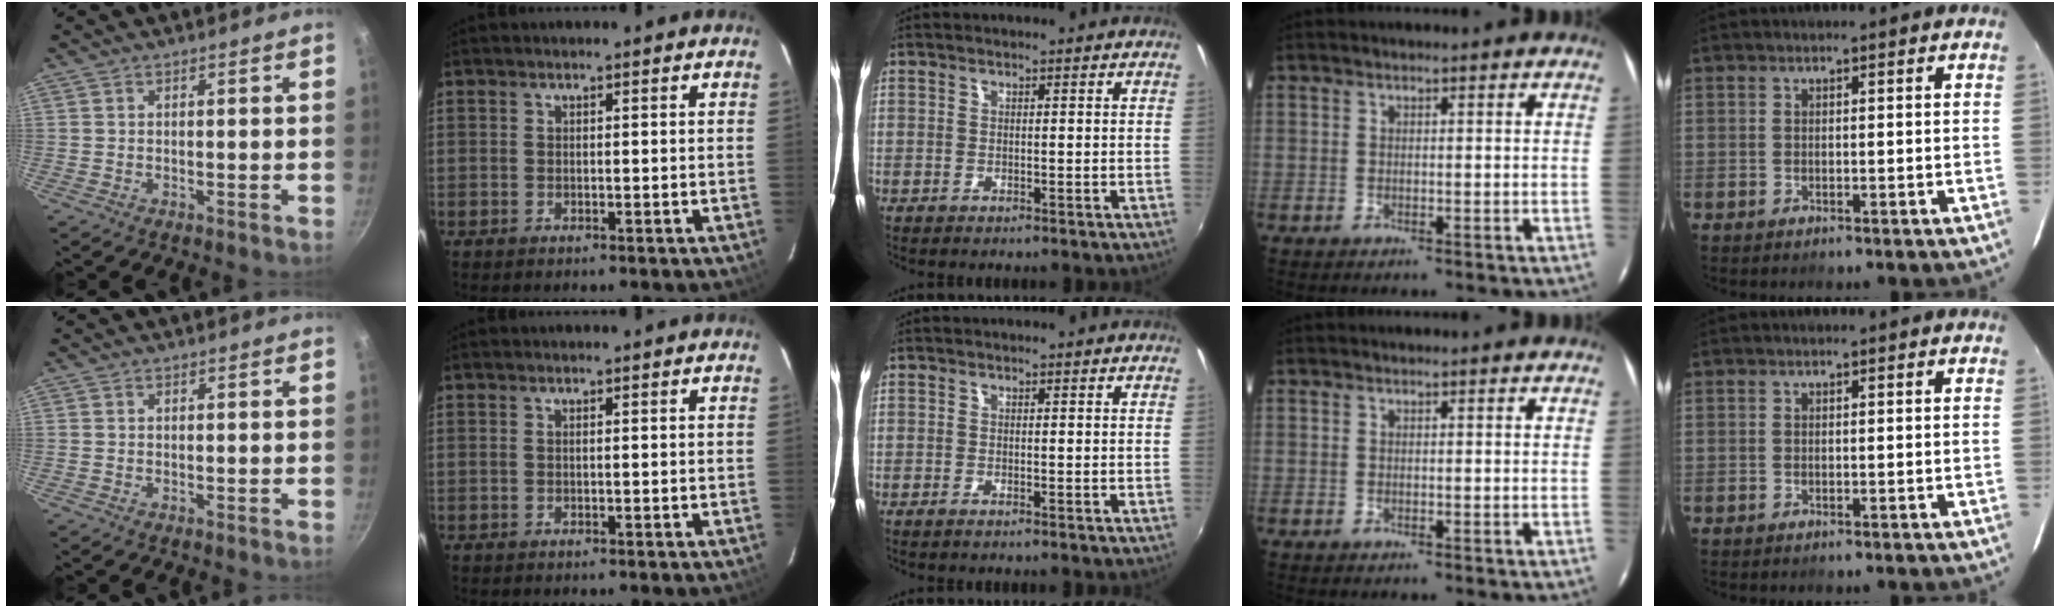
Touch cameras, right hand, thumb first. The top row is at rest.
{"middle": {"total": 0.5, "force": [-0.3, -0.1, 0.4], "torque": [-0.008, -0.003, -0.008]}}